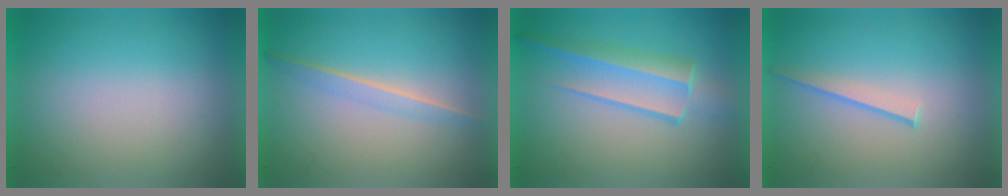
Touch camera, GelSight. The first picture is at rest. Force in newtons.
{"total": 1.3}
{"total": 3.3}
{"total": 1.1}